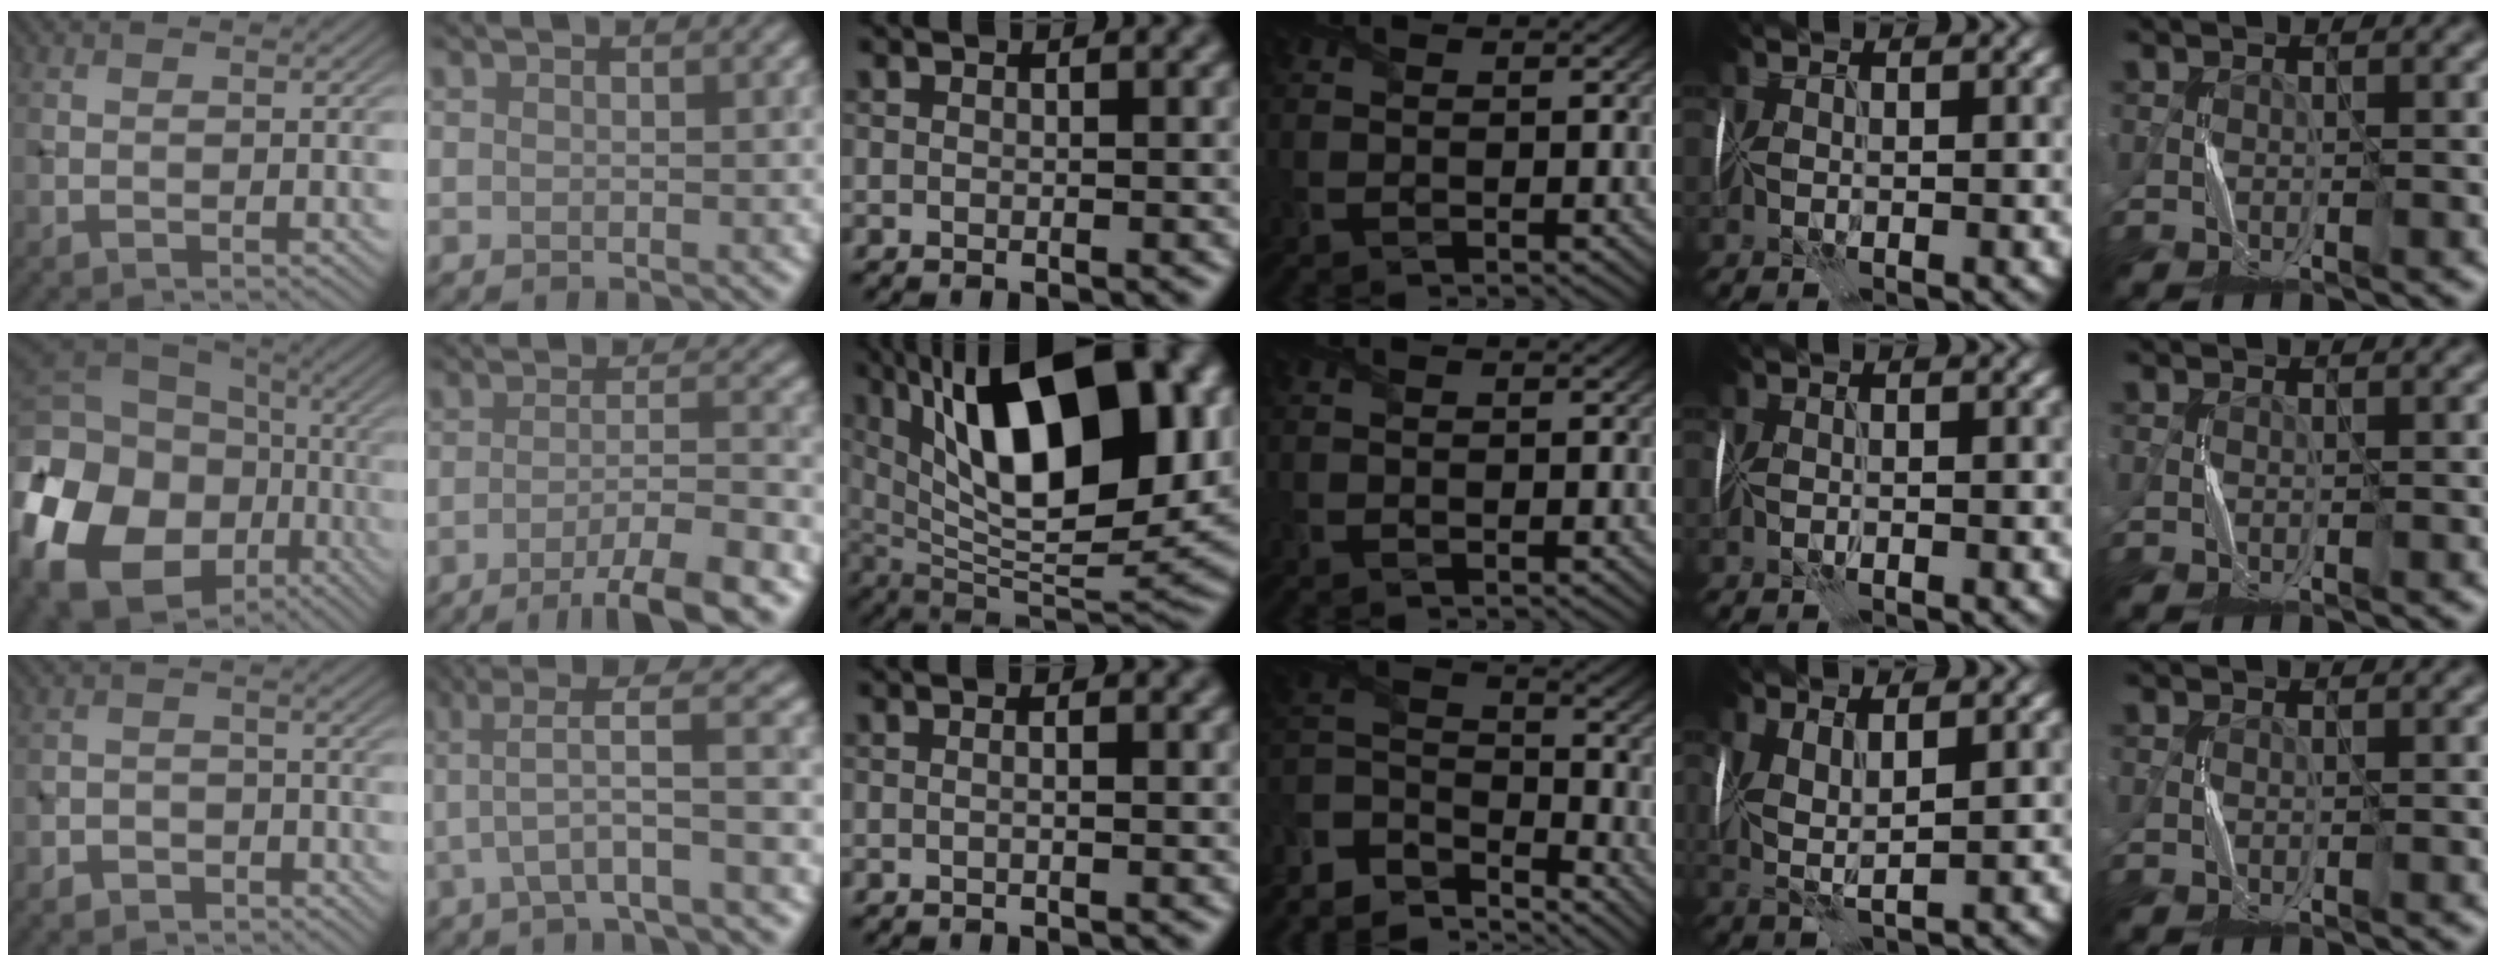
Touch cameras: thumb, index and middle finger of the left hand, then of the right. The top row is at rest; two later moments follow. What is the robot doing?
{"motion": "fold", "object": "memory foam"}